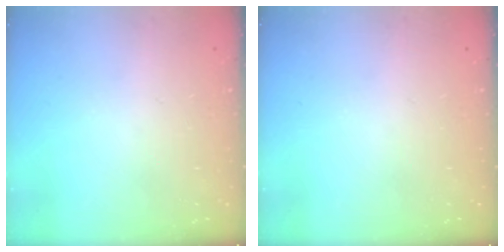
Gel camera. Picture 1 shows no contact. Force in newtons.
{"total": 0.0}